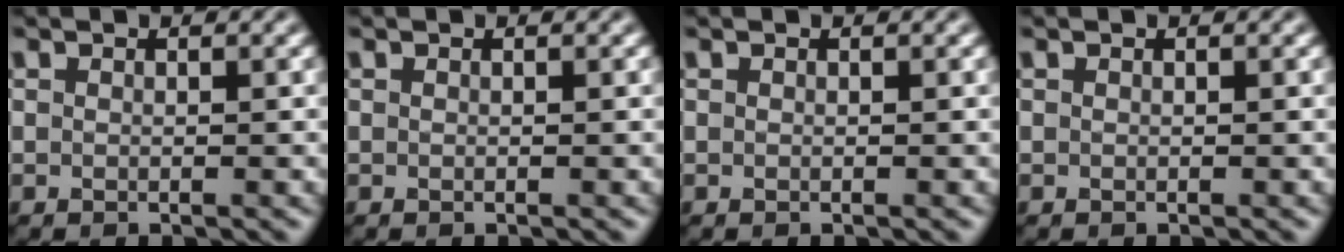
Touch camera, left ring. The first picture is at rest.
{"total": 0.0}
{"total": 0.0}
{"total": 0.0}